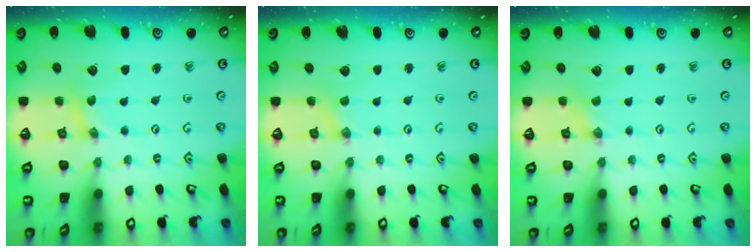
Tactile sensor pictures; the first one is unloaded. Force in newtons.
{"total": 1.4, "press": 1.4, "slide": 0.2}
{"total": 0.0}